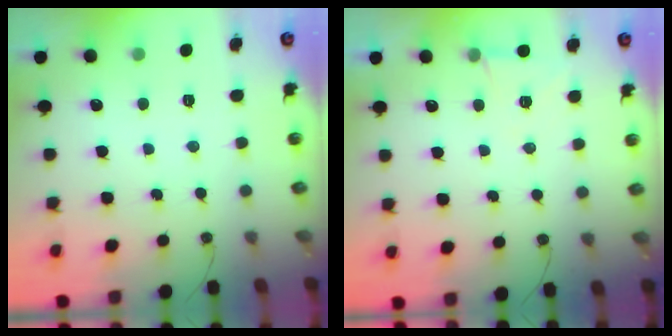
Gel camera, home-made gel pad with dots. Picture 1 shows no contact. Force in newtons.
{"total": 6.2, "press": 4.3, "slide": 4.4}